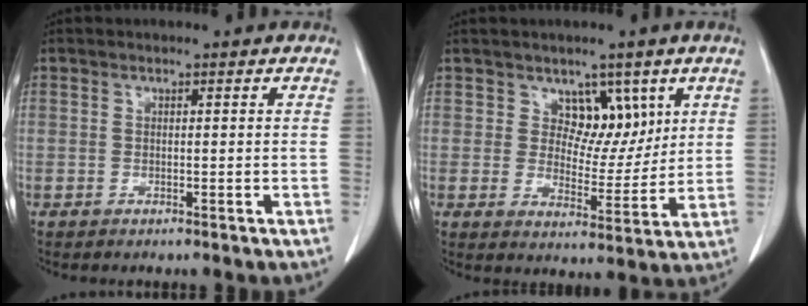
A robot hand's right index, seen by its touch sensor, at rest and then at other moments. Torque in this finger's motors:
{"motor_torque": [0.12, 0.11, 0.07, 0.01]}